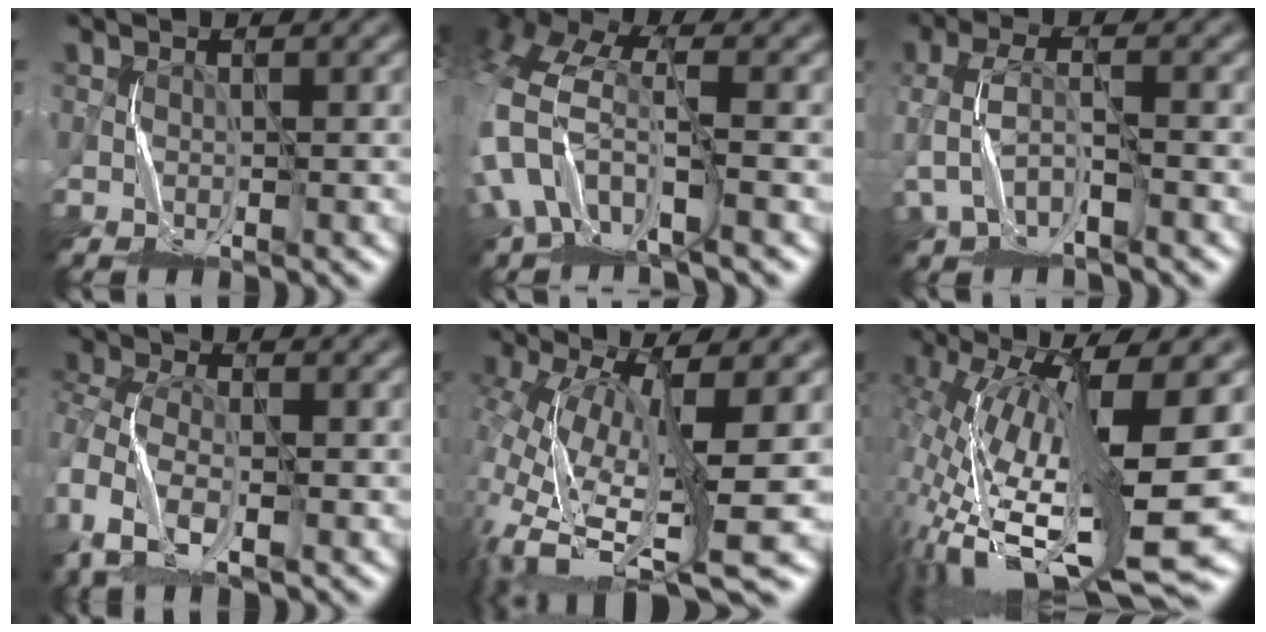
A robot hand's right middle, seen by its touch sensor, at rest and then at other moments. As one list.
[{"total": 9.6, "force": [-3.5, 5.9, 6.8], "torque": [-0.175, -0.007, -0.067]}, {"total": 2.6, "force": [-1.7, 1.0, 1.8], "torque": [-0.050, 0.004, -0.034]}, {"total": 7.1, "force": [-3.0, 4.5, 4.5], "torque": [-0.106, -0.003, -0.057]}, {"total": 12.5, "force": [-3.6, 4.4, 11.1], "torque": [-0.235, -0.021, -0.055]}, {"total": 14.4, "force": [-2.5, 4.2, 13.6], "torque": [-0.275, -0.004, -0.030]}]